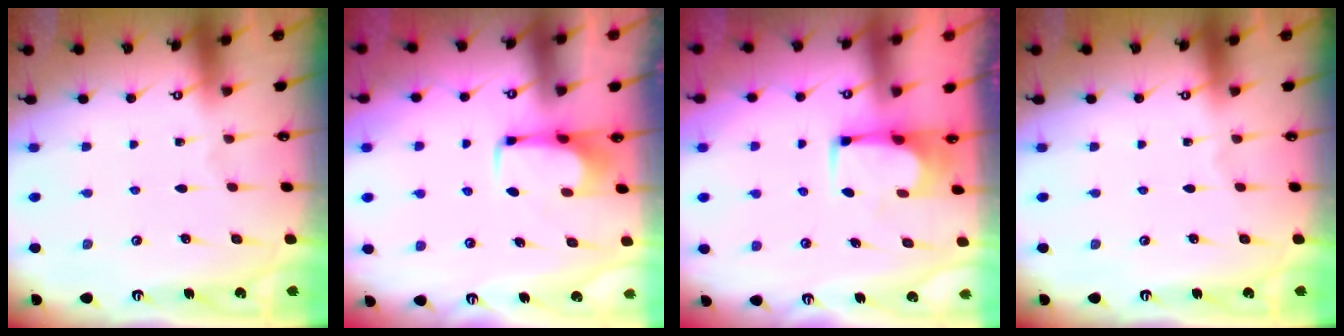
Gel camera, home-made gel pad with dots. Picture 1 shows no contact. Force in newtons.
{"total": 1.7, "press": 1.6, "slide": 0.4}
{"total": 5.7, "press": 5.7, "slide": 0.5}
{"total": 0.0}